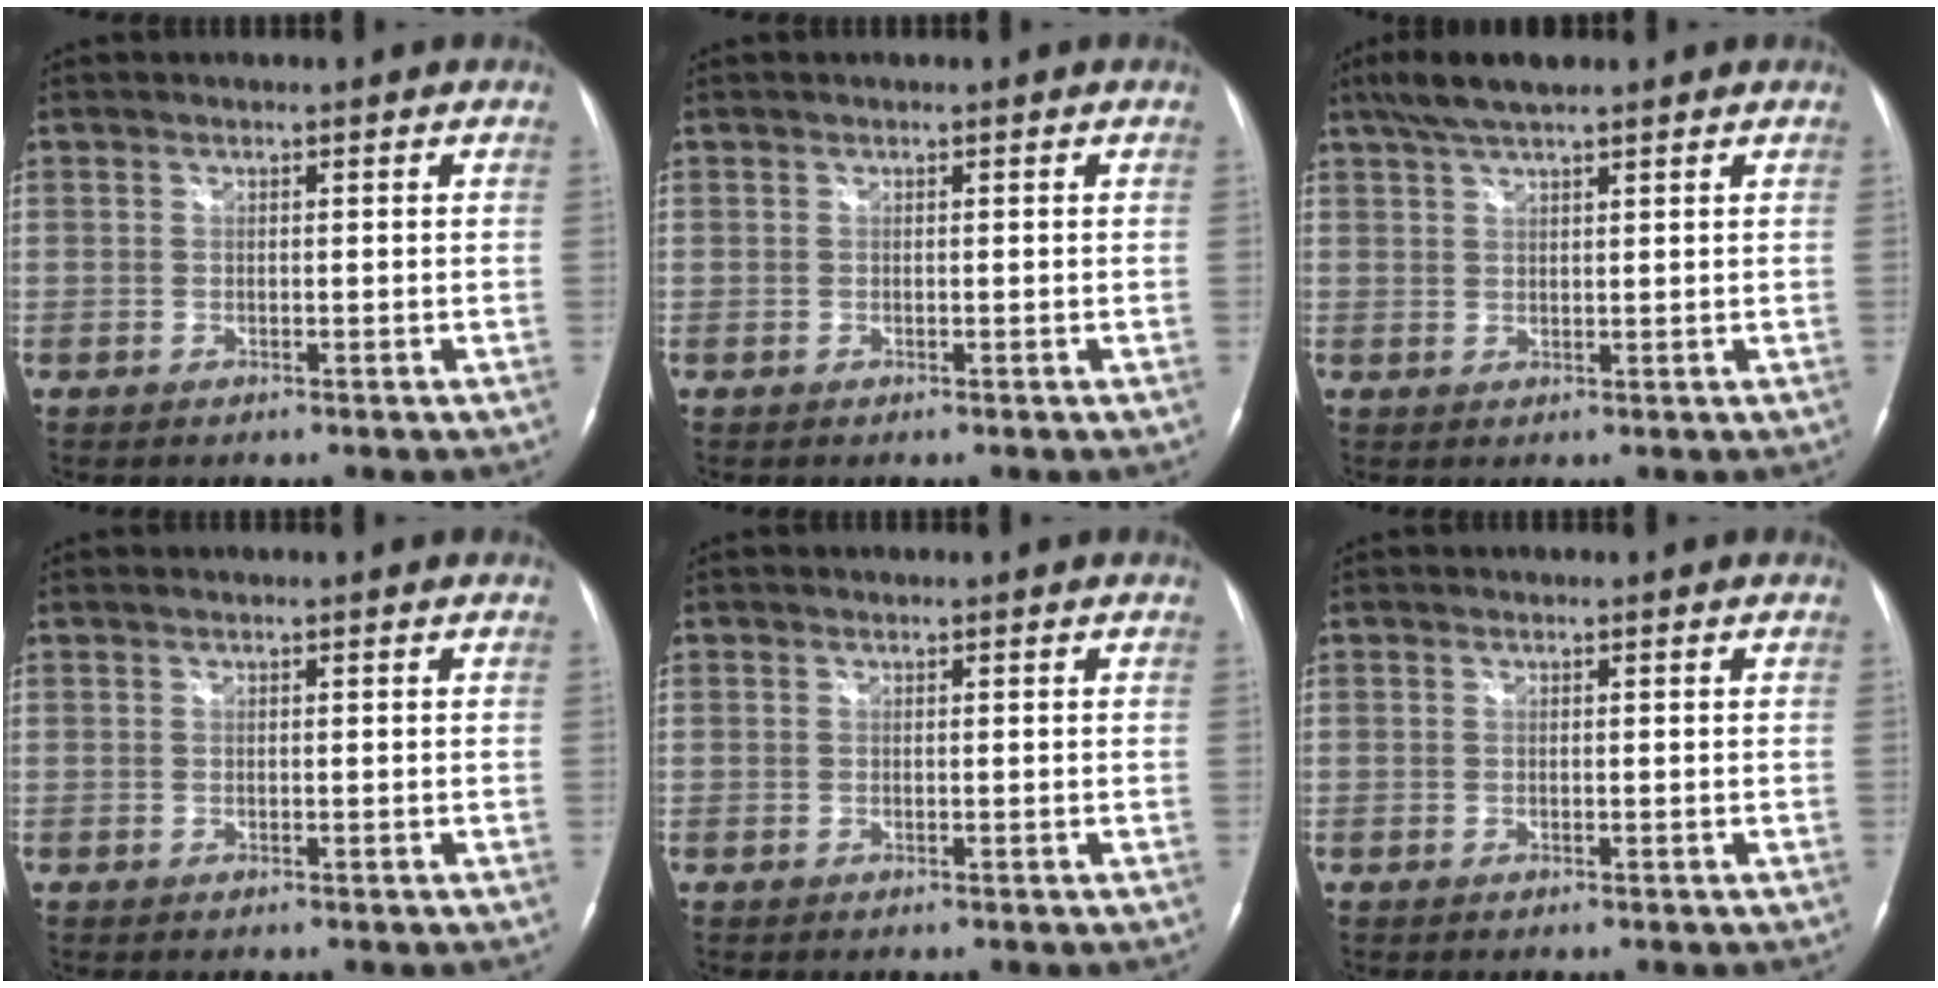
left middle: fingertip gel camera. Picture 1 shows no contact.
{"total": 0.0}
{"total": 5.9, "force": [4.6, 0.8, 3.6], "torque": [-0.072, 0.022, 0.085]}
{"total": 0.0}
{"total": 0.0}
{"total": 0.0}